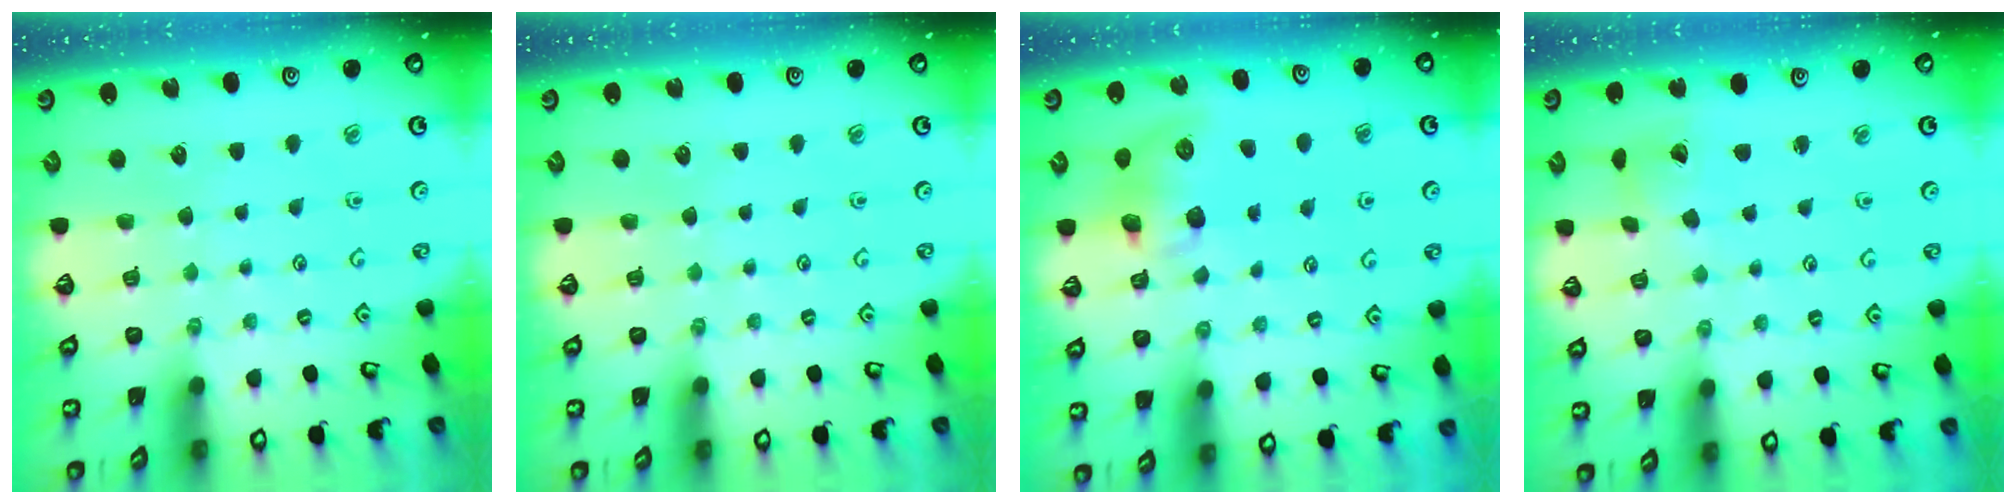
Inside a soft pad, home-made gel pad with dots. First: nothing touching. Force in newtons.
{"total": 0.0}
{"total": 9.9, "press": 9.8, "slide": 1.3}
{"total": 5.2, "press": 5.2, "slide": 0.6}